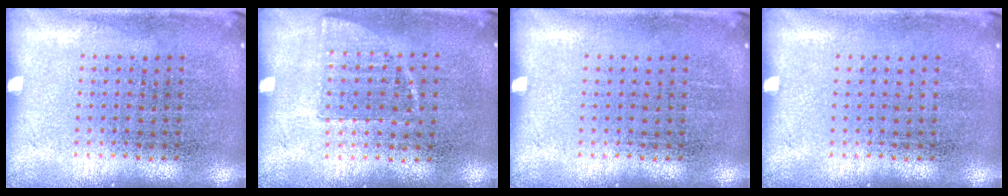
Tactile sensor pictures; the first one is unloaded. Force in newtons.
{"total": 0.7, "press": 0.6, "slide": 0.3}
{"total": 0.0}
{"total": 0.0}